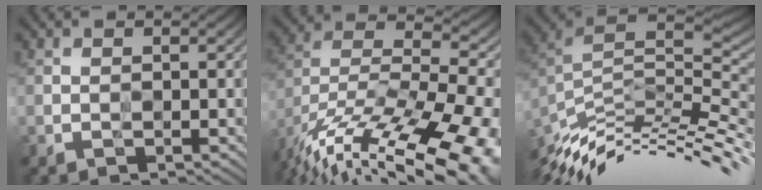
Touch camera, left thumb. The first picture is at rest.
{"total": 19.1, "force": [-14.4, 5.6, 11.3], "torque": [-0.166, -0.006, -0.200]}
{"total": 11.5, "force": [-4.6, 3.1, 10.1], "torque": [-0.191, 0.010, -0.089]}